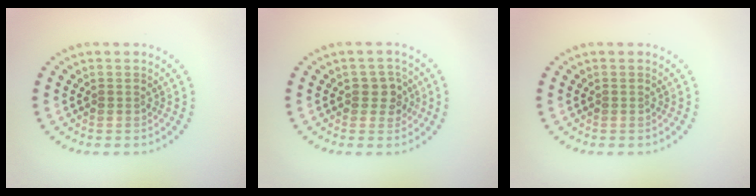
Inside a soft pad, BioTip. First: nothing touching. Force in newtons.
{"total": 2.3, "press": 2.1, "slide": 0.9}
{"total": 0.0}